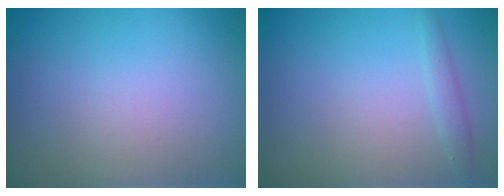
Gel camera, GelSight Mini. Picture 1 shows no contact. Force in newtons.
{"total": 1.1, "press": 1.1, "slide": 0.0}